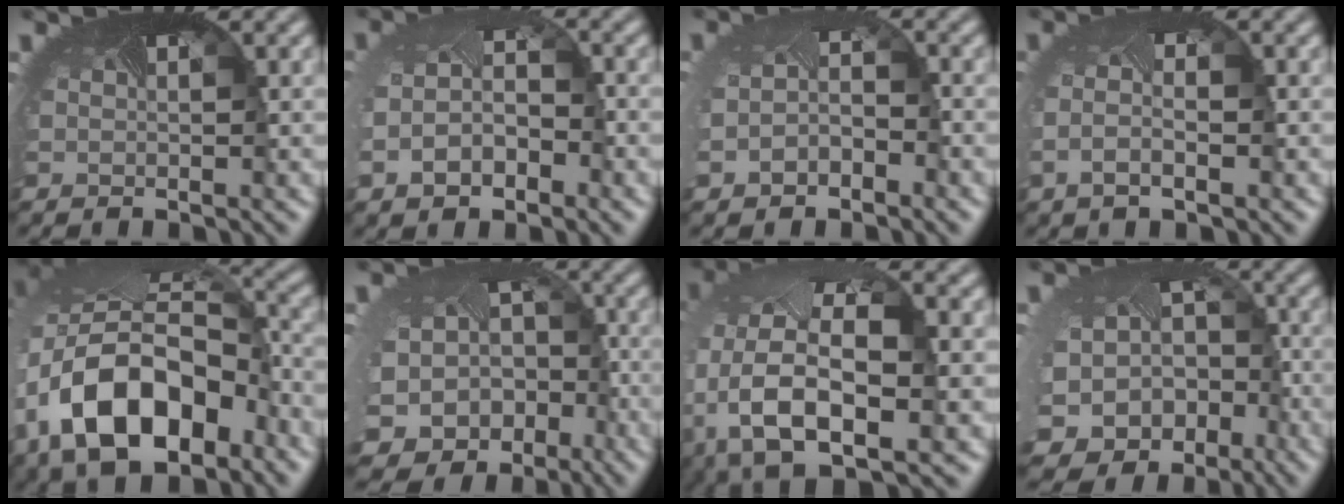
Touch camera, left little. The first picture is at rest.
{"total": 3.8, "force": [-1.3, 2.4, 2.7], "torque": [-0.070, -0.008, -0.027]}
{"total": 2.1, "force": [-1.1, 1.3, 1.3], "torque": [-0.042, -0.004, -0.025]}
{"total": 2.0, "force": [-0.8, 0.7, 1.7], "torque": [-0.056, -0.008, -0.016]}
{"total": 15.1, "force": [-5.6, 9.8, 10.0], "torque": [-0.213, -0.028, -0.092]}
{"total": 15.1, "force": [-7.9, 11.9, 5.0], "torque": [-0.116, -0.077, -0.095]}
{"total": 11.8, "force": [-3.1, 7.0, 9.0], "torque": [-0.215, -0.020, -0.043]}
{"total": 14.2, "force": [-7.5, 11.1, 4.7], "torque": [-0.106, -0.075, -0.086]}